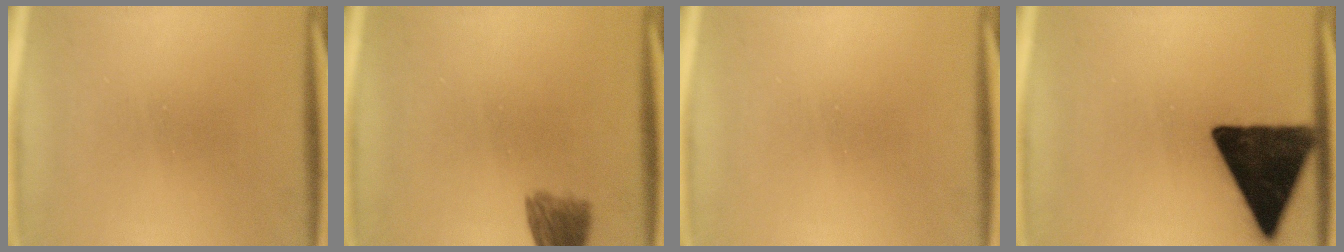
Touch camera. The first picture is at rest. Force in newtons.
{"total": 5.3}
{"total": 0.0}
{"total": 14.9}